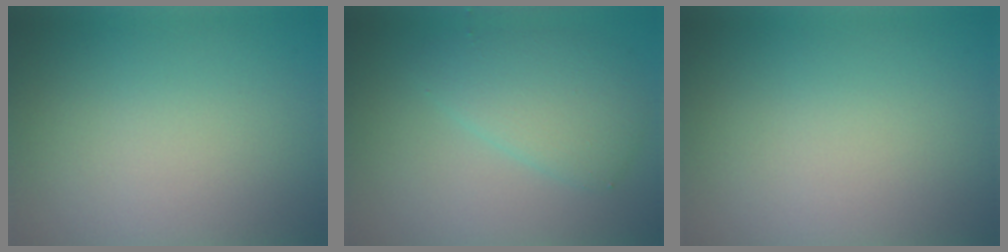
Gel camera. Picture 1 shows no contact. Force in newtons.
{"total": 3.7, "press": 3.7, "slide": 0.2}
{"total": 0.0}